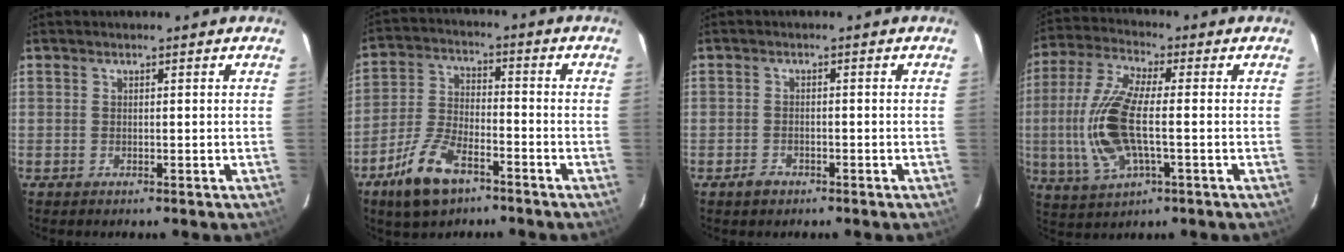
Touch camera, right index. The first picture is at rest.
{"total": 11.2, "force": [-7.0, 4.9, 7.1], "torque": [-0.162, -0.003, -0.132]}
{"total": 2.2, "force": [-1.5, 1.5, 0.8], "torque": [-0.018, 0.002, -0.024]}
{"total": 14.5, "force": [-1.8, 5.4, 13.4], "torque": [-0.295, 0.000, -0.035]}